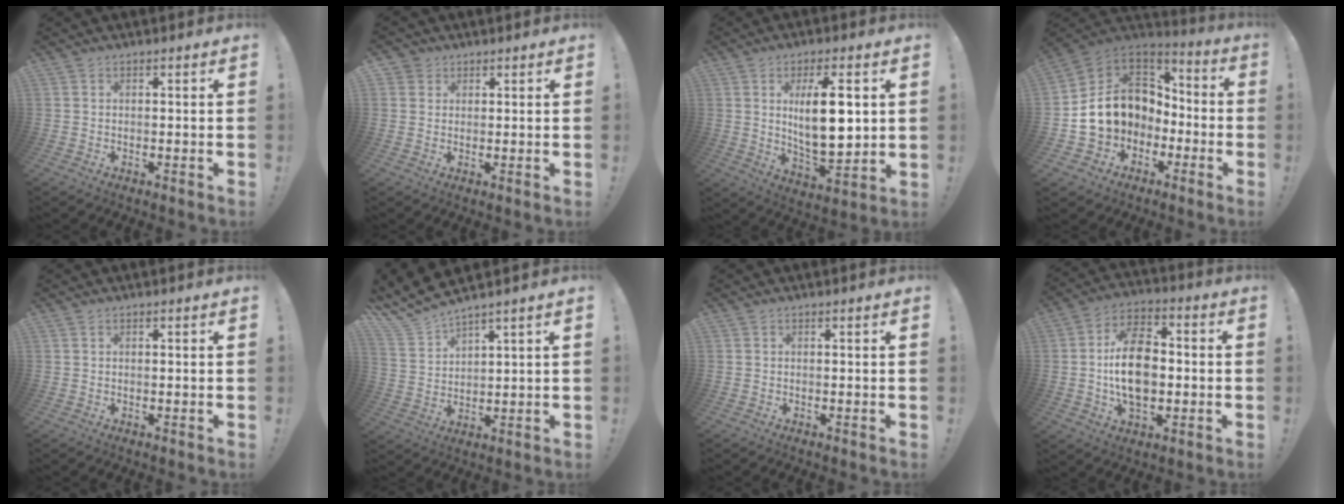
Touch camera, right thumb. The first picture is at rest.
{"total": 2.9, "force": [1.6, 2.4, 0.2], "torque": [0.004, -0.006, 0.027]}
{"total": 15.4, "force": [3.2, 5.8, 14.0], "torque": [-0.234, -0.013, 0.041]}
{"total": 15.5, "force": [0.4, 13.5, 7.6], "torque": [-0.112, 0.002, 0.036]}
{"total": 0.0}
{"total": 6.4, "force": [5.8, 1.4, 2.2], "torque": [-0.064, -0.047, 0.113]}
{"total": 0.0}
{"total": 16.6, "force": [-1.1, 10.9, 12.4], "torque": [-0.224, 0.010, -0.025]}